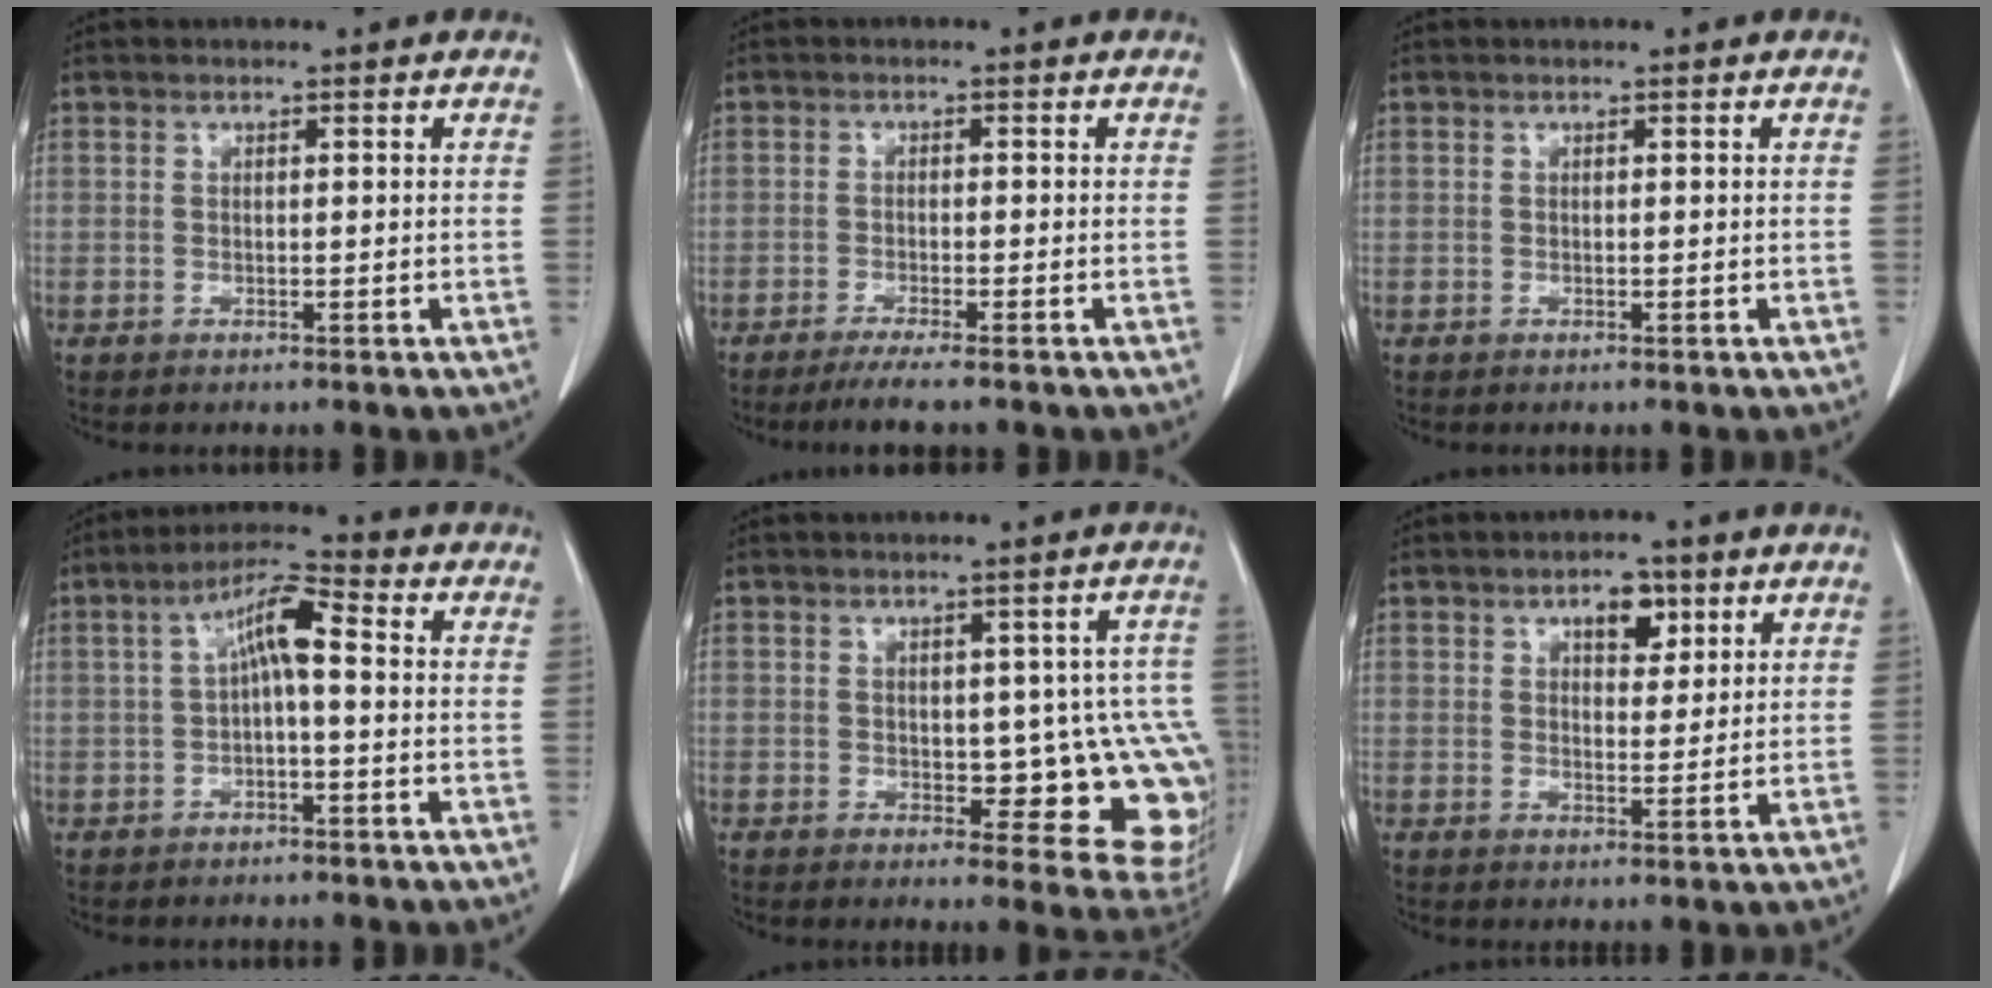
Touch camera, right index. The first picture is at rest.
{"total": 4.6, "force": [-3.7, -0.2, 2.7], "torque": [-0.042, -0.010, -0.061]}
{"total": 0.0}
{"total": 6.7, "force": [0.4, 1.5, 6.6], "torque": [-0.123, 0.027, 0.003]}
{"total": 11.8, "force": [-0.9, 4.8, 10.8], "torque": [-0.094, 0.007, -0.001]}
{"total": 4.5, "force": [2.4, 2.3, 3.1], "torque": [-0.044, 0.003, 0.035]}